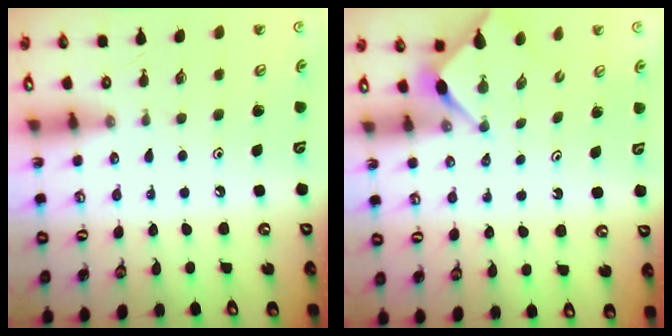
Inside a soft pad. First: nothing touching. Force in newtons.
{"total": 2.8, "press": 2.8, "slide": 0.3}